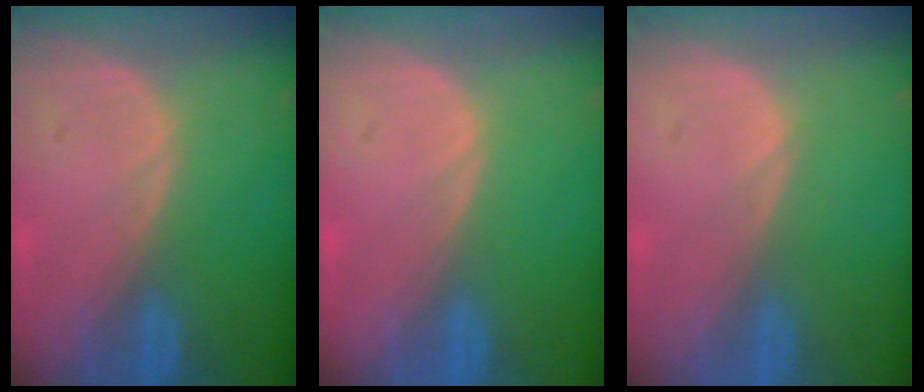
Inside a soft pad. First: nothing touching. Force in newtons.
{"total": 0.0}
{"total": 0.0}